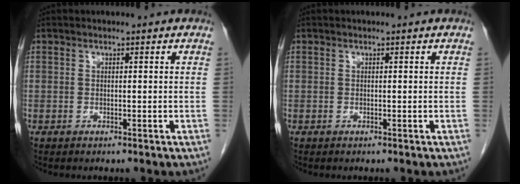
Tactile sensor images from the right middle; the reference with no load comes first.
{"total": 0.0}